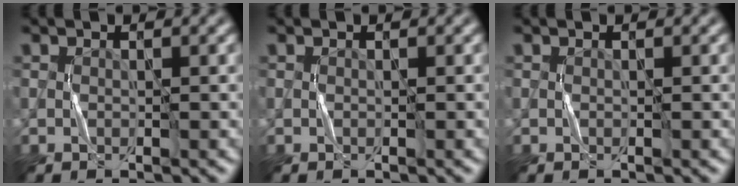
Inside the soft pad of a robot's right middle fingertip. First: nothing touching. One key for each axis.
{"total": 0.0}
{"total": 0.0}